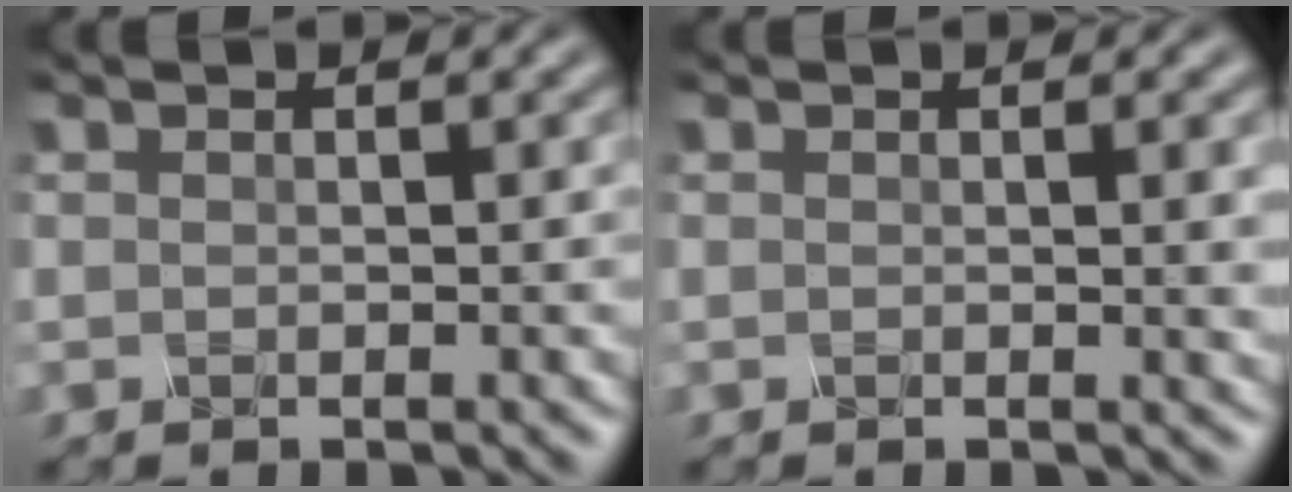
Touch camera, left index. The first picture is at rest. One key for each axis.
{"total": 2.3, "fx": 0.3, "fy": 0.7, "fz": 2.2, "tx": -0.018, "ty": 0.000, "tz": 0.000}